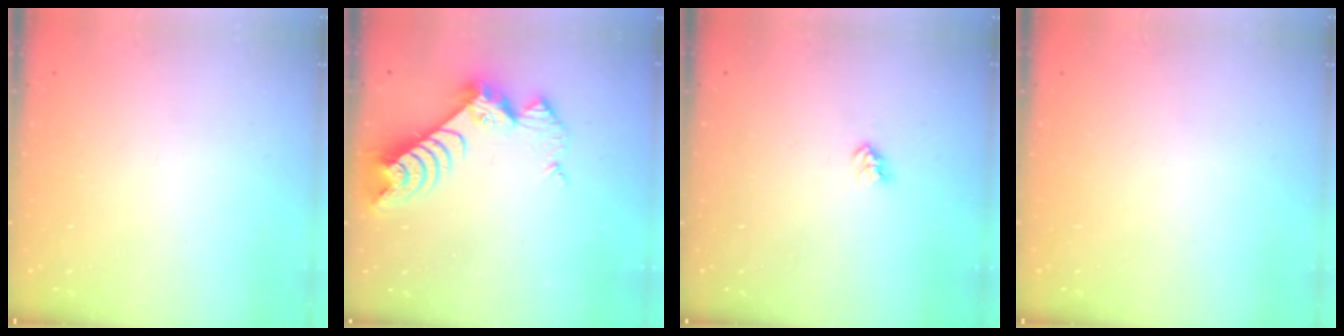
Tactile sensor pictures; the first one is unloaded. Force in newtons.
{"total": 9.7, "press": 9.7, "slide": 0.8}
{"total": 2.7, "press": 2.7, "slide": 0.4}
{"total": 0.0}